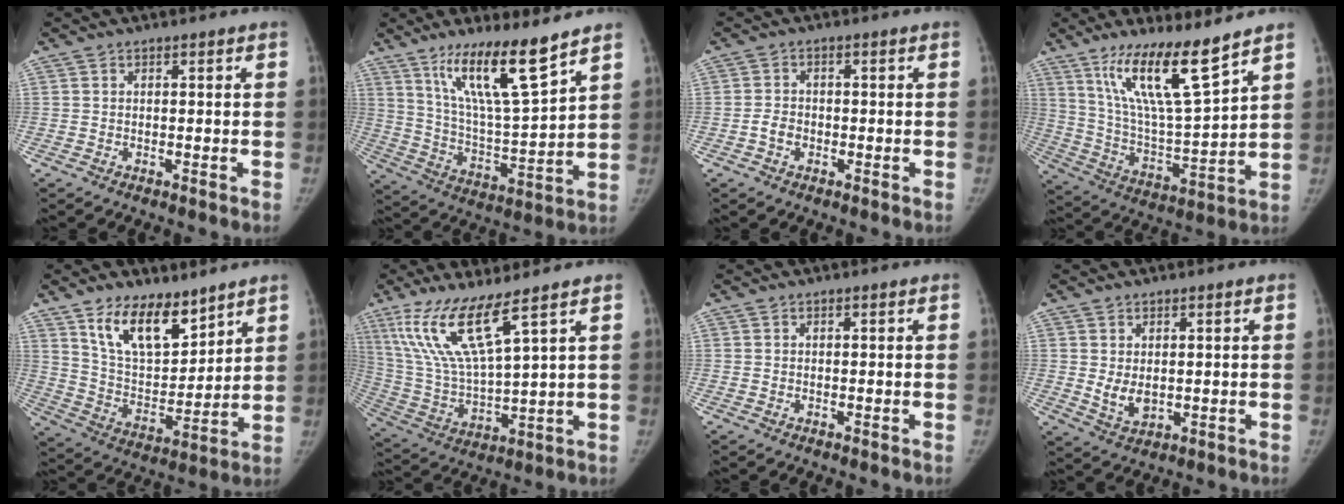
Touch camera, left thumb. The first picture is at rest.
{"total": 15.5, "force": [10.5, 1.9, 11.2], "torque": [-0.188, -0.072, 0.200]}
{"total": 2.7, "force": [-0.9, 2.1, 1.5], "torque": [-0.022, 0.011, -0.018]}
{"total": 16.0, "force": [10.8, 1.9, 11.6], "torque": [-0.197, -0.071, 0.209]}
{"total": 14.3, "force": [9.9, 6.8, 7.9], "torque": [-0.098, -0.066, 0.189]}
{"total": 14.3, "force": [8.6, 2.1, 11.2], "torque": [-0.241, -0.047, 0.185]}
{"total": 0.0}
{"total": 4.1, "force": [0.5, 2.6, 3.2], "torque": [-0.047, -0.014, 0.020]}